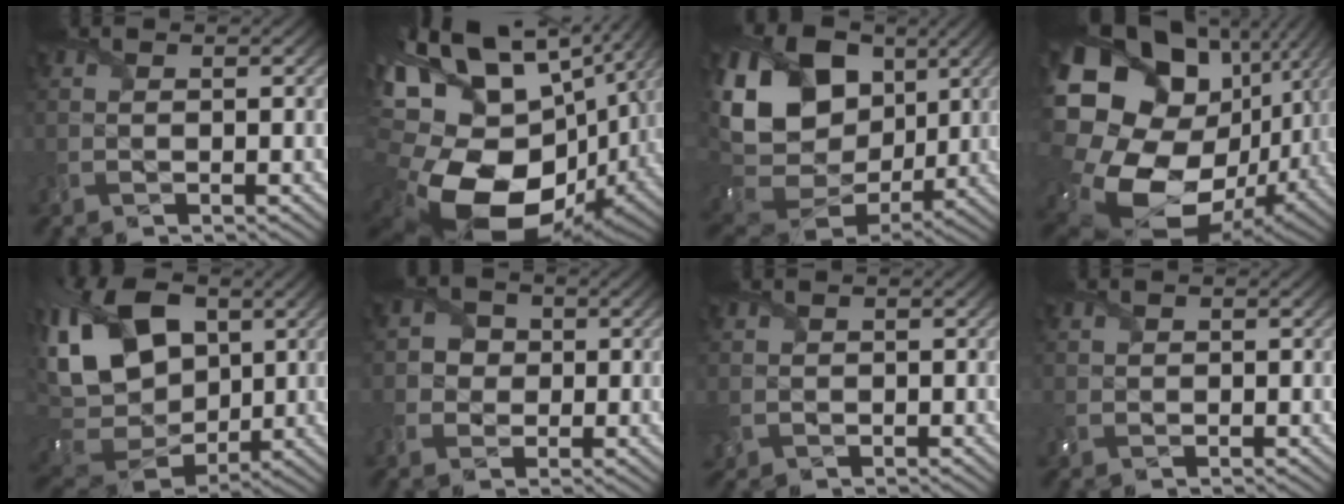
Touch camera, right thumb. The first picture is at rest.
{"total": 21.5, "force": [-0.7, 14.1, 16.2], "torque": [-0.353, -0.038, 0.017]}
{"total": 19.4, "force": [4.8, 14.3, 12.2], "torque": [-0.280, 0.014, 0.111]}
{"total": 22.4, "force": [-0.3, 17.8, 13.6], "torque": [-0.330, -0.046, 0.013]}
{"total": 17.7, "force": [3.9, 11.8, 12.6], "torque": [-0.296, 0.009, 0.080]}
{"total": 3.0, "force": [0.2, 2.8, 0.9], "torque": [-0.020, 0.004, -0.011]}
{"total": 1.6, "force": [0.3, 1.5, 0.5], "torque": [-0.022, -0.002, 0.000]}
{"total": 1.0, "force": [0.3, 0.9, 0.2], "torque": [-0.009, 0.000, 0.005]}